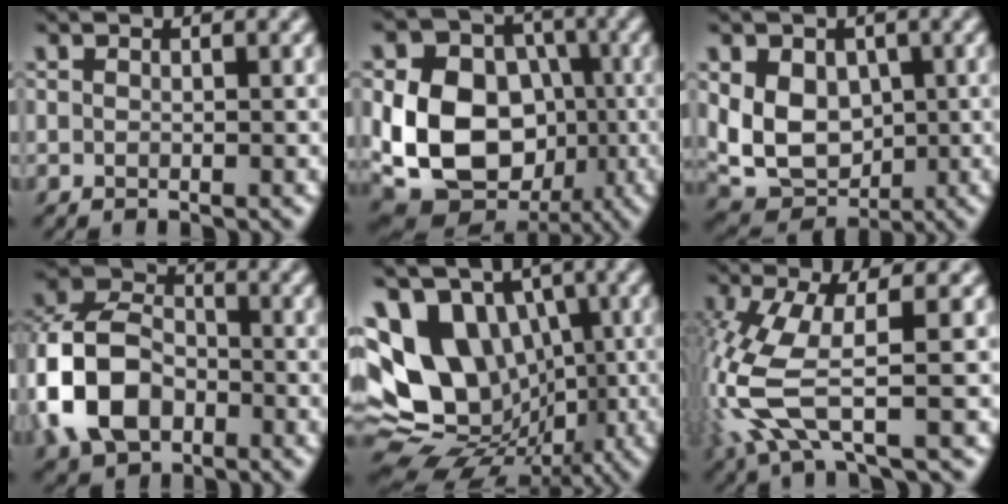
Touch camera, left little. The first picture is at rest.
{"total": 12.9, "force": [-2.1, 9.8, 8.0], "torque": [-0.138, -0.006, -0.048]}
{"total": 6.2, "force": [0.4, 4.8, 3.9], "torque": [-0.074, -0.011, 0.005]}
{"total": 9.8, "force": [-2.9, 7.1, 6.1], "torque": [-0.139, -0.003, -0.071]}
{"total": 13.6, "force": [0.7, 10.7, 8.4], "torque": [-0.149, -0.005, 0.025]}
{"total": 7.3, "force": [-1.7, 2.1, 6.8], "torque": [-0.192, -0.002, -0.037]}